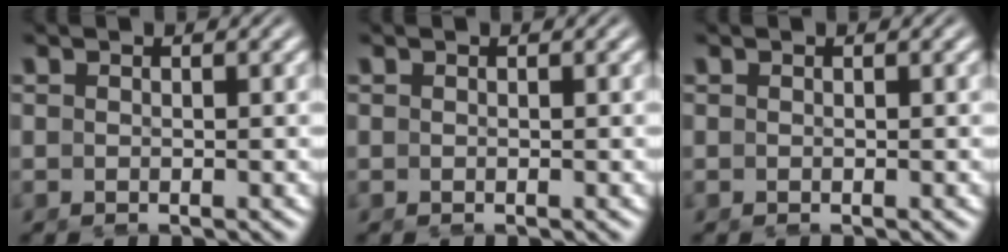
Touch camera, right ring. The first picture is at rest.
{"total": 0.0}
{"total": 0.0}